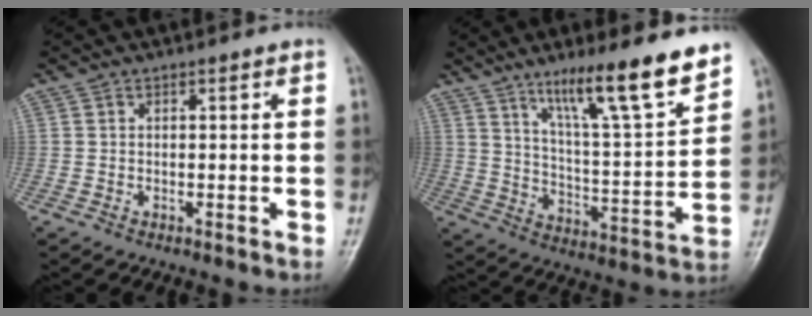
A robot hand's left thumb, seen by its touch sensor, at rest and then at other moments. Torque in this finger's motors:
{"motor_torque": [1.01, 0.85, 1.40, -1.37, 0.13]}